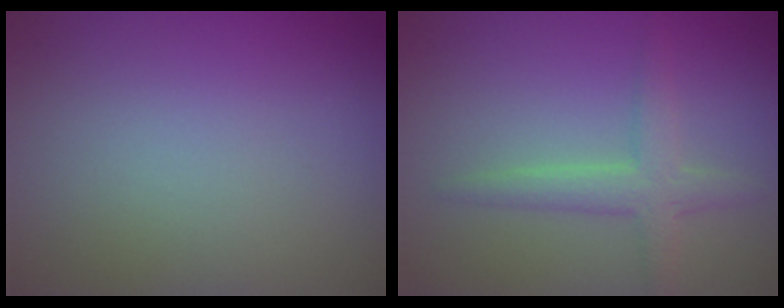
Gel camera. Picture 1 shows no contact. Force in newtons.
{"total": 2.9, "press": 2.9, "slide": 0.2}